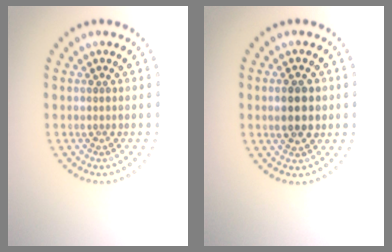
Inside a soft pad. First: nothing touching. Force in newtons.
{"total": 3.4, "press": 3.4, "slide": 0.2}